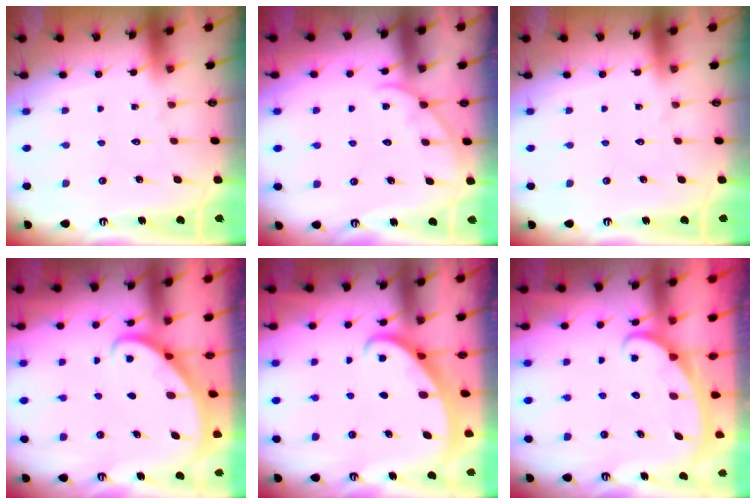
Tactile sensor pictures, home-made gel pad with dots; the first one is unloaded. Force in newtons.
{"total": 3.2, "press": 3.2, "slide": 0.4}
{"total": 0.0}
{"total": 2.7, "press": 2.7, "slide": 0.1}
{"total": 2.4, "press": 2.4, "slide": 0.2}
{"total": 2.4, "press": 2.4, "slide": 0.4}